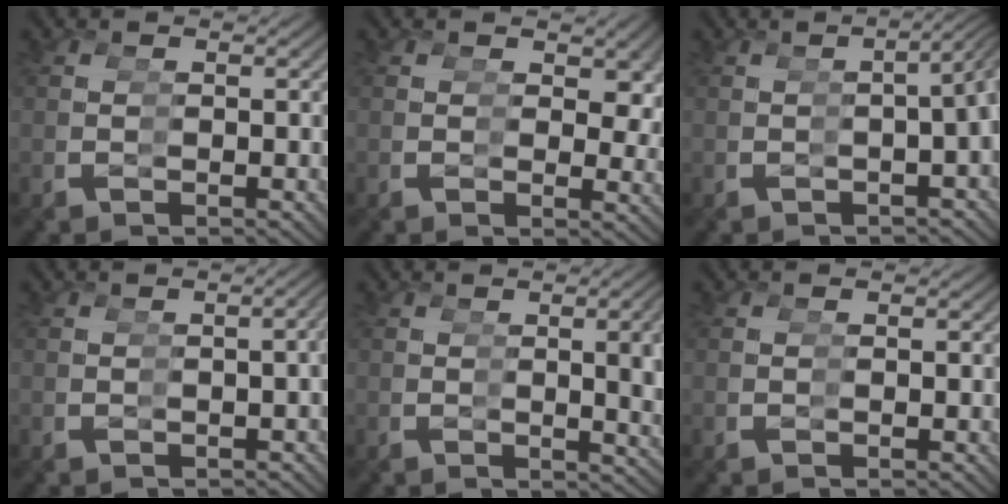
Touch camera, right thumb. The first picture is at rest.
{"total": 2.6, "force": [1.5, 1.5, 1.5], "torque": [-0.015, -0.012, 0.022]}
{"total": 5.0, "force": [0.2, 1.9, 4.6], "torque": [-0.053, 0.025, -0.007]}
{"total": 2.3, "force": [-0.3, 0.6, 2.2], "torque": [-0.030, 0.007, -0.003]}
{"total": 4.7, "force": [0.4, 1.2, 4.6], "torque": [-0.051, 0.005, 0.010]}
{"total": 0.0}